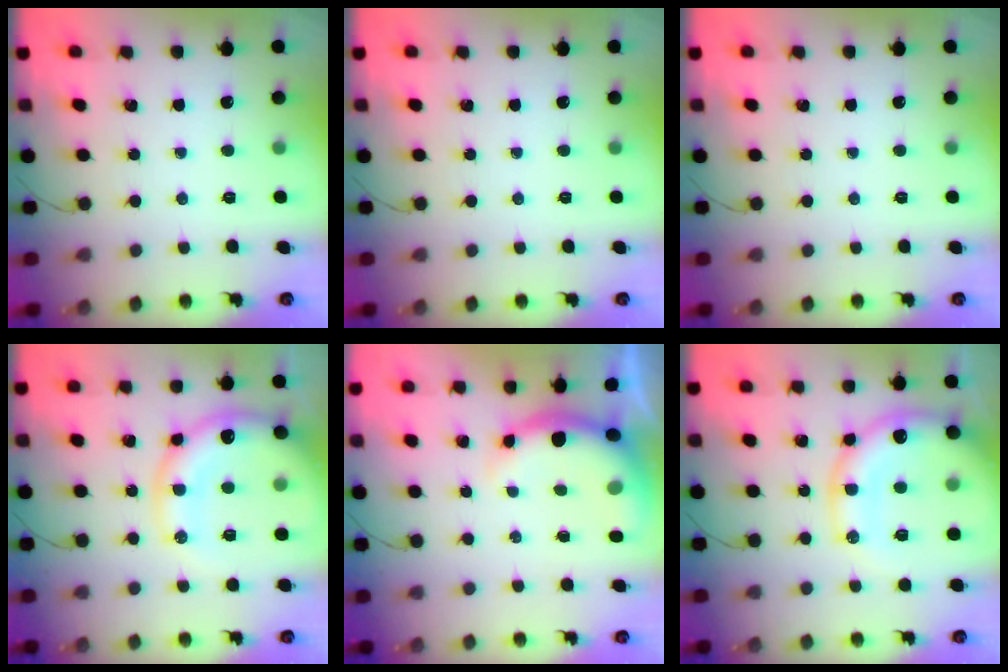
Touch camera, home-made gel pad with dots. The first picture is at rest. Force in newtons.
{"total": 0.0}
{"total": 0.0}
{"total": 18.3, "press": 17.8, "slide": 4.0}
{"total": 6.6, "press": 6.6, "slide": 0.7}
{"total": 19.7, "press": 19.3, "slide": 4.0}